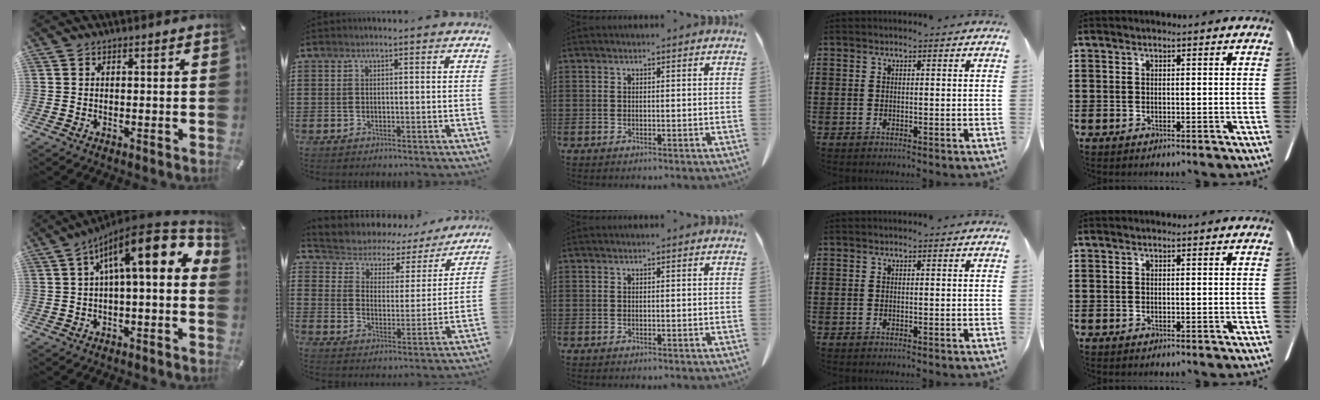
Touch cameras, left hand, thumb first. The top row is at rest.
{"thumb": {"total": 15.5, "force": [4.3, 5.4, 13.9], "torque": [-0.206, -0.023, 0.066]}, "index": {"total": 3.5, "force": [3.1, 1.5, 0.2], "torque": [-0.030, -0.027, 0.044]}}